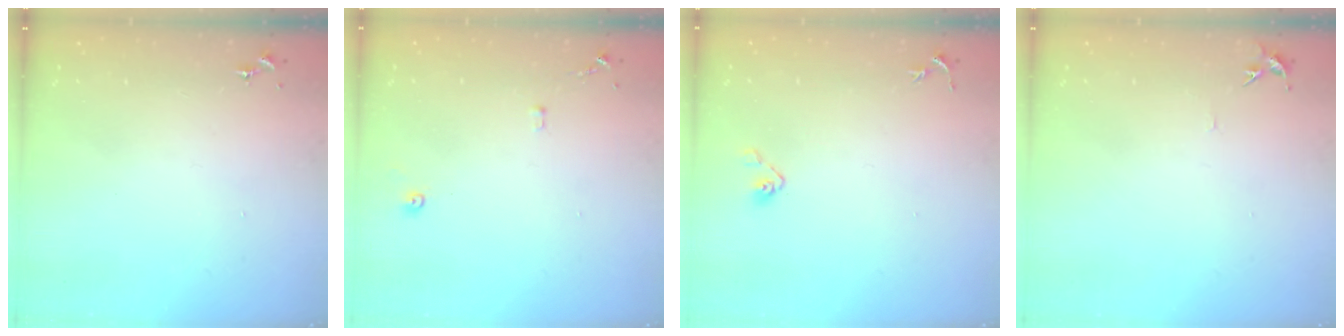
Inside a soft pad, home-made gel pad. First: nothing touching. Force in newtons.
{"total": 6.4, "press": 6.4, "slide": 0.6}
{"total": 3.4, "press": 3.3, "slide": 0.9}
{"total": 4.5, "press": 4.5, "slide": 0.5}